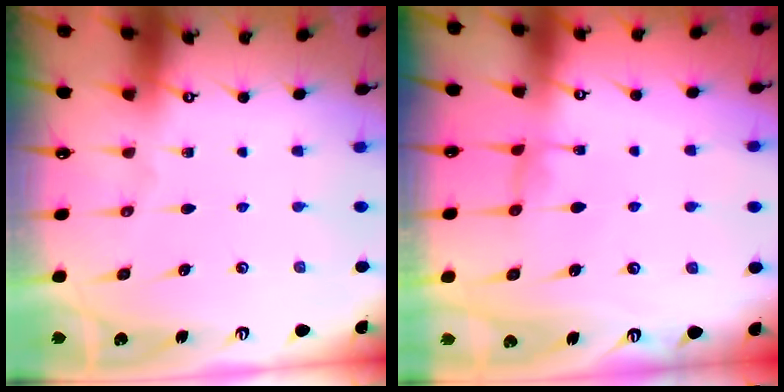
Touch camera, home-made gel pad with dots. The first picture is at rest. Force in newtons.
{"total": 1.6, "press": 1.6, "slide": 0.3}